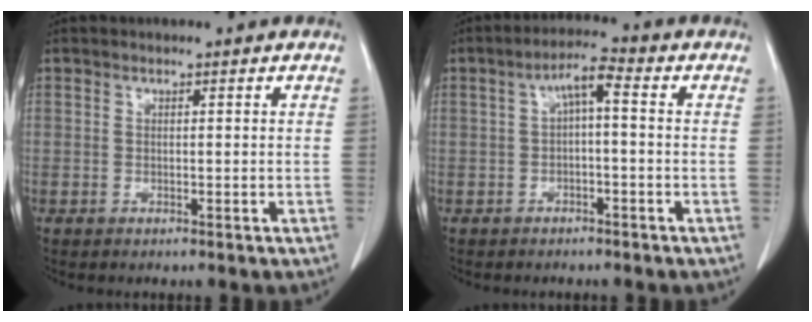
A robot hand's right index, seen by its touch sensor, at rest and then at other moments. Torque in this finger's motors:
{"motor_torque": [0.49, 0.01, 0.27, 0.08]}